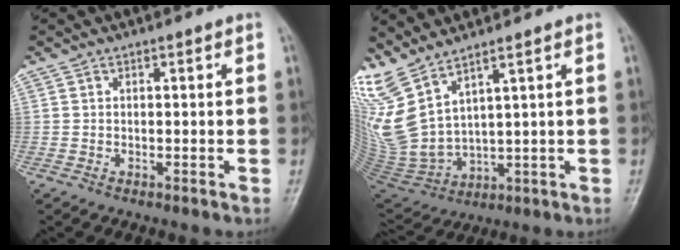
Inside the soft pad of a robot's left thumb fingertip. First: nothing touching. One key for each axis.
{"total": 12.7, "fx": 8.3, "fy": 3.4, "fz": 9.1, "tx": -0.210, "ty": -0.050, "tz": 0.191}